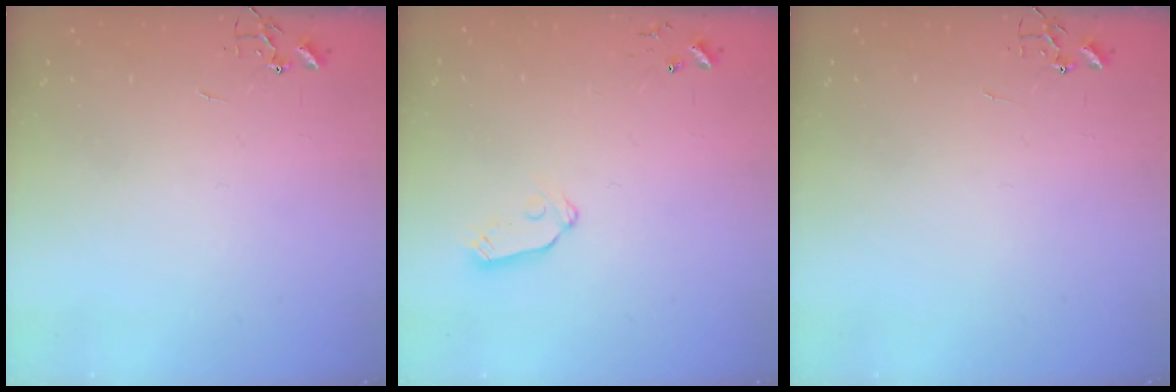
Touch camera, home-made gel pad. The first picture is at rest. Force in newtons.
{"total": 6.8, "press": 6.8, "slide": 0.4}
{"total": 0.0}